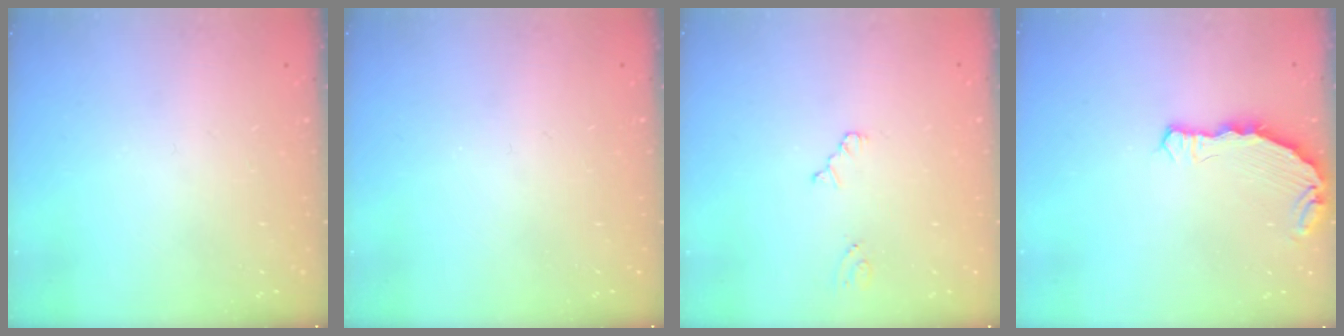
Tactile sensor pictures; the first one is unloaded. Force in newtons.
{"total": 0.0}
{"total": 2.2, "press": 2.2, "slide": 0.4}
{"total": 7.4, "press": 5.3, "slide": 5.1}